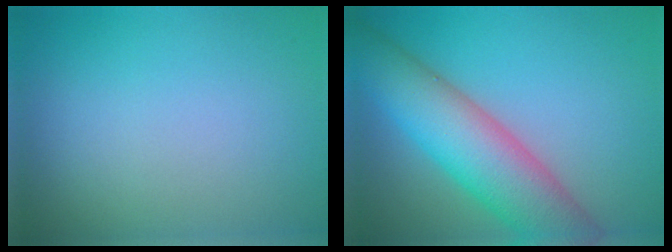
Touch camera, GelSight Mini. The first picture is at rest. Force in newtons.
{"total": 9.0, "press": 9.0, "slide": 0.5}